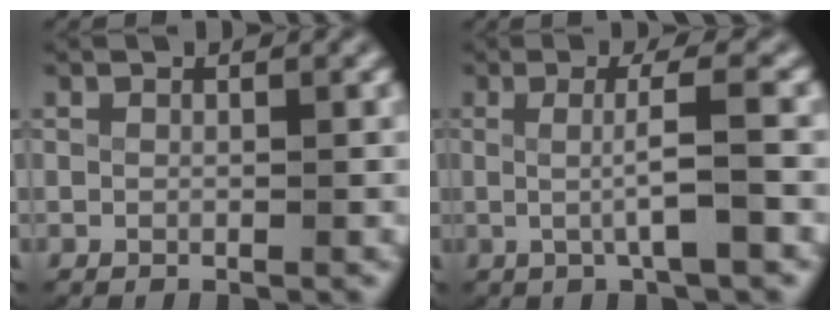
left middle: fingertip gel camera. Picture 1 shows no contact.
{"total": 3.3, "force": [-0.3, -0.1, 3.3], "torque": [-0.054, -0.001, -0.006]}